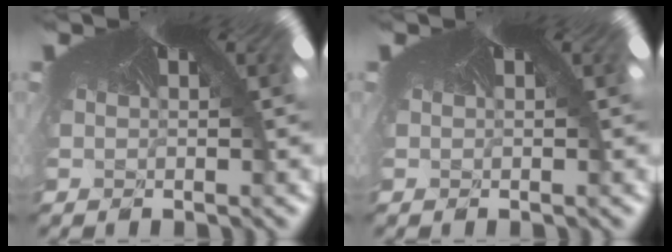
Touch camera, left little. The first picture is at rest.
{"total": 0.0}